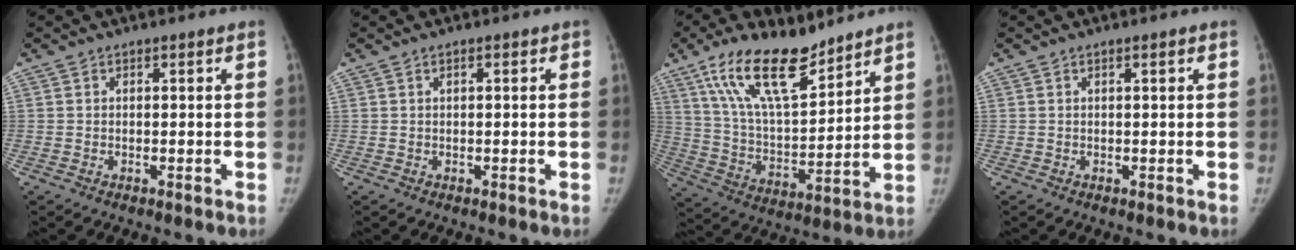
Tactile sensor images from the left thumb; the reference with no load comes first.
{"total": 0.9, "force": [0.4, 0.3, 0.7], "torque": [-0.011, 0.002, 0.003]}
{"total": 18.1, "force": [12.3, 6.6, 11.5], "torque": [-0.179, -0.060, 0.234]}
{"total": 0.8, "force": [0.4, 0.1, 0.7], "torque": [-0.011, 0.001, 0.006]}